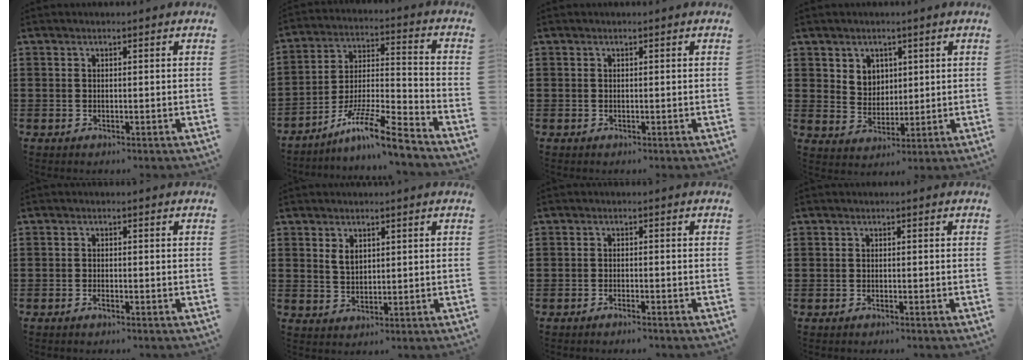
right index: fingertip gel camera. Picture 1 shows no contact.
{"total": 11.0, "force": [-8.8, 0.6, 6.5], "torque": [-0.114, 0.011, -0.173]}
{"total": 0.0}
{"total": 4.3, "force": [2.3, 3.5, 0.9], "torque": [-0.025, 0.006, 0.041]}
{"total": 0.9, "force": [-0.7, 0.2, 0.5], "torque": [-0.013, -0.004, -0.011]}
{"total": 2.3, "force": [1.2, 1.4, 1.4], "torque": [-0.031, 0.004, 0.022]}
{"total": 1.1, "force": [-1.0, -0.1, 0.4], "torque": [-0.009, -0.001, -0.020]}
{"total": 0.5, "force": [-0.5, -0.2, 0.2], "torque": [-0.004, -0.003, -0.009]}